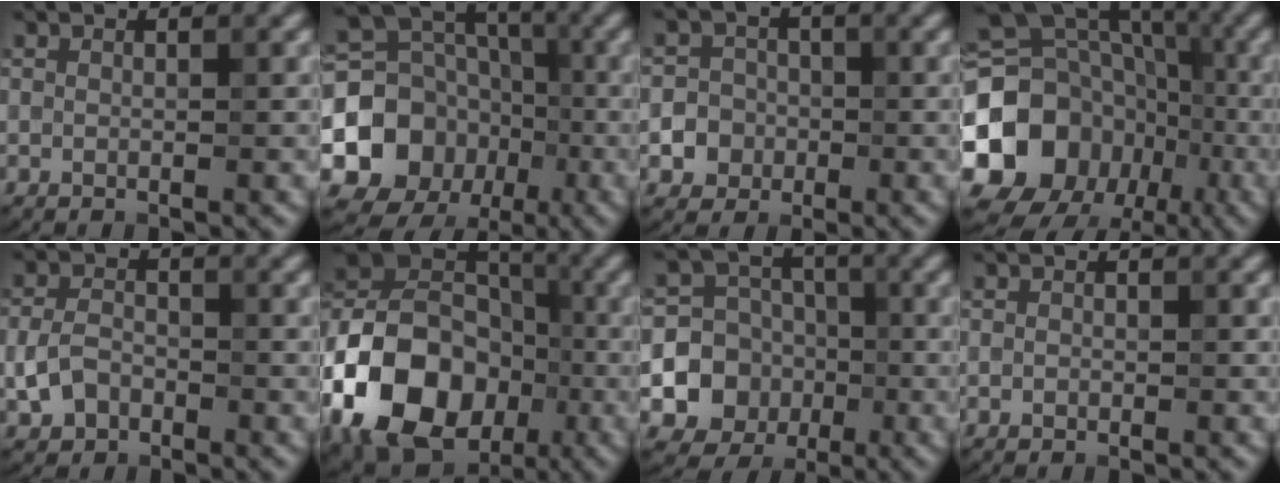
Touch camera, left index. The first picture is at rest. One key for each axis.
{"total": 10.9, "fx": -2.2, "fy": 9.3, "fz": 5.1, "tx": -0.112, "ty": 0.000, "tz": -0.044}
{"total": 4.9, "fx": -1.6, "fy": 4.6, "fz": 0.8, "tx": 0.008, "ty": 0.010, "tz": -0.043}
{"total": 21.6, "fx": -5.7, "fy": 19.0, "fz": 8.7, "tx": -0.180, "ty": -0.013, "tz": -0.122}
{"total": 3.1, "fx": -1.3, "fy": 2.2, "fz": 1.8, "tx": -0.040, "ty": 0.008, "tz": -0.027}
{"total": 15.9, "fx": -5.1, "fy": 12.0, "fz": 9.1, "tx": -0.193, "ty": 0.016, "tz": -0.099}
{"total": 7.3, "fx": -1.8, "fy": 6.6, "fz": 2.7, "tx": -0.044, "ty": -0.004, "tz": -0.053}
{"total": 0.6, "fx": -0.2, "fy": 0.5, "fz": 0.3, "tx": 0.007, "ty": 0.003, "tz": -0.009}